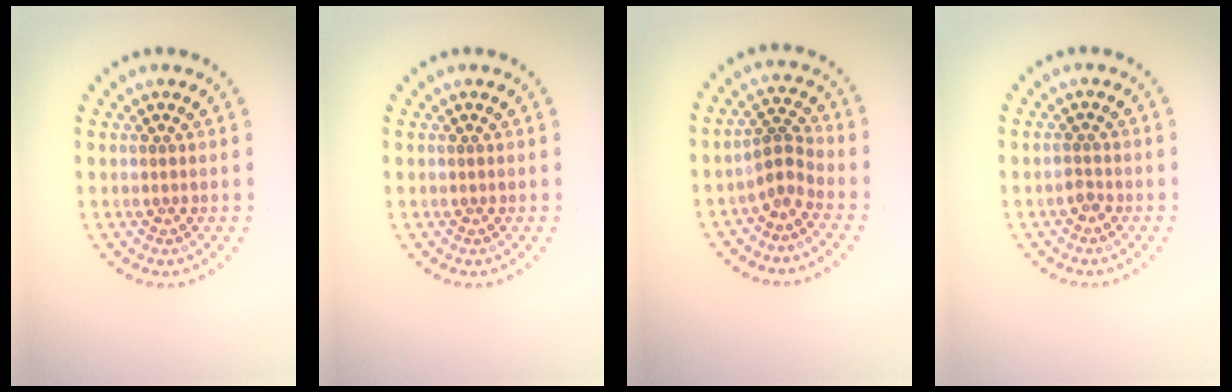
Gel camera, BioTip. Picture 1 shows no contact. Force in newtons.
{"total": 0.0}
{"total": 2.0, "press": 1.4, "slide": 1.4}
{"total": 0.9, "press": 0.8, "slide": 0.4}